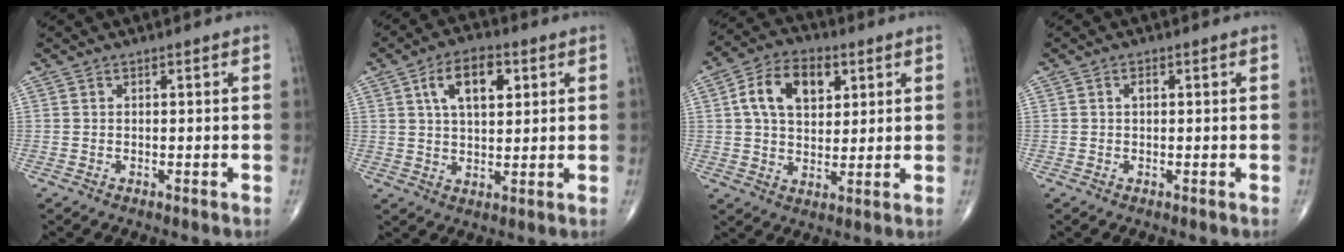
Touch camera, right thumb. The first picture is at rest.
{"total": 9.6, "force": [3.4, 5.0, 7.4], "torque": [-0.109, -0.003, 0.055]}
{"total": 11.9, "force": [3.7, 7.6, 8.4], "torque": [-0.124, 0.002, 0.059]}
{"total": 1.0, "force": [0.2, 0.5, 0.8], "torque": [-0.013, 0.002, 0.002]}